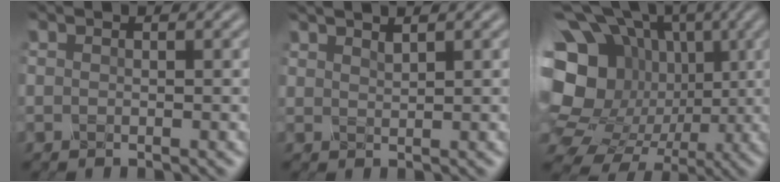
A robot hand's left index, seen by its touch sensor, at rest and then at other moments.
{"total": 1.0, "force": [0.9, 0.1, 0.4], "torque": [-0.006, 0.005, 0.021]}
{"total": 21.1, "force": [1.5, 18.3, 10.4], "torque": [-0.227, 0.042, 0.003]}